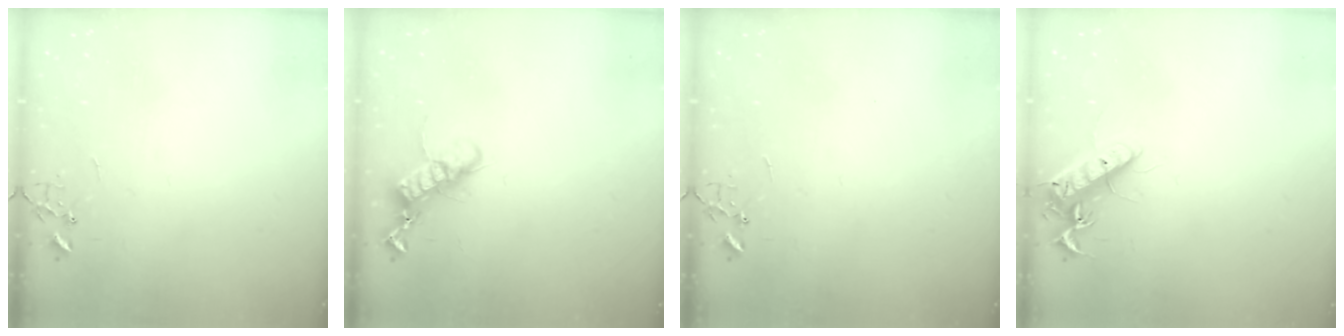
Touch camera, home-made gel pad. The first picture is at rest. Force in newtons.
{"total": 12.8, "press": 12.8, "slide": 0.8}
{"total": 0.0}
{"total": 14.2, "press": 14.2, "slide": 1.4}